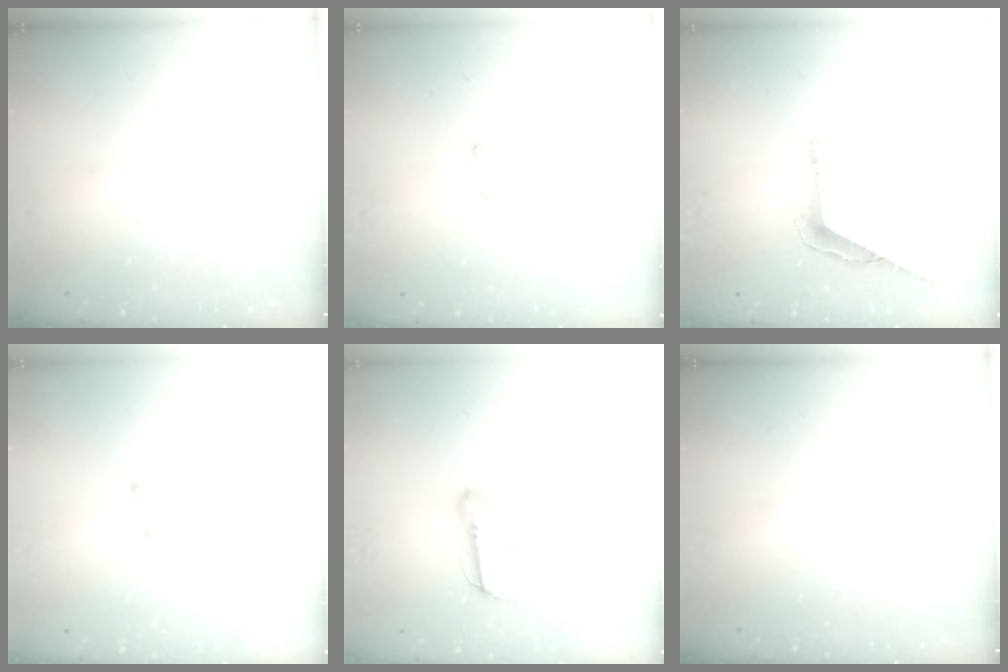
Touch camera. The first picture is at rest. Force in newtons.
{"total": 1.7, "press": 1.7, "slide": 0.1}
{"total": 7.6, "press": 7.6, "slide": 0.3}
{"total": 5.7, "press": 4.6, "slide": 3.2}
{"total": 18.1, "press": 18.0, "slide": 1.6}
{"total": 0.0}